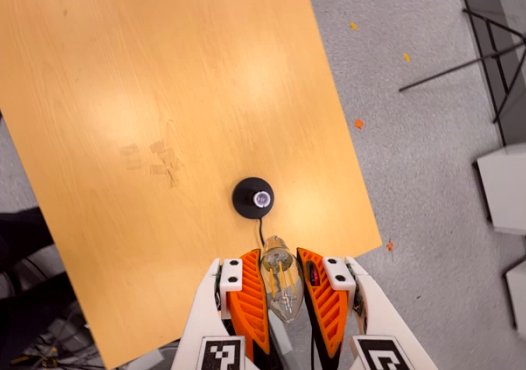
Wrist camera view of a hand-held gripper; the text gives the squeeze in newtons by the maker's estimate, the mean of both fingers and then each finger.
{"total": 20.0, "left": 21.6, "right": 18.3}